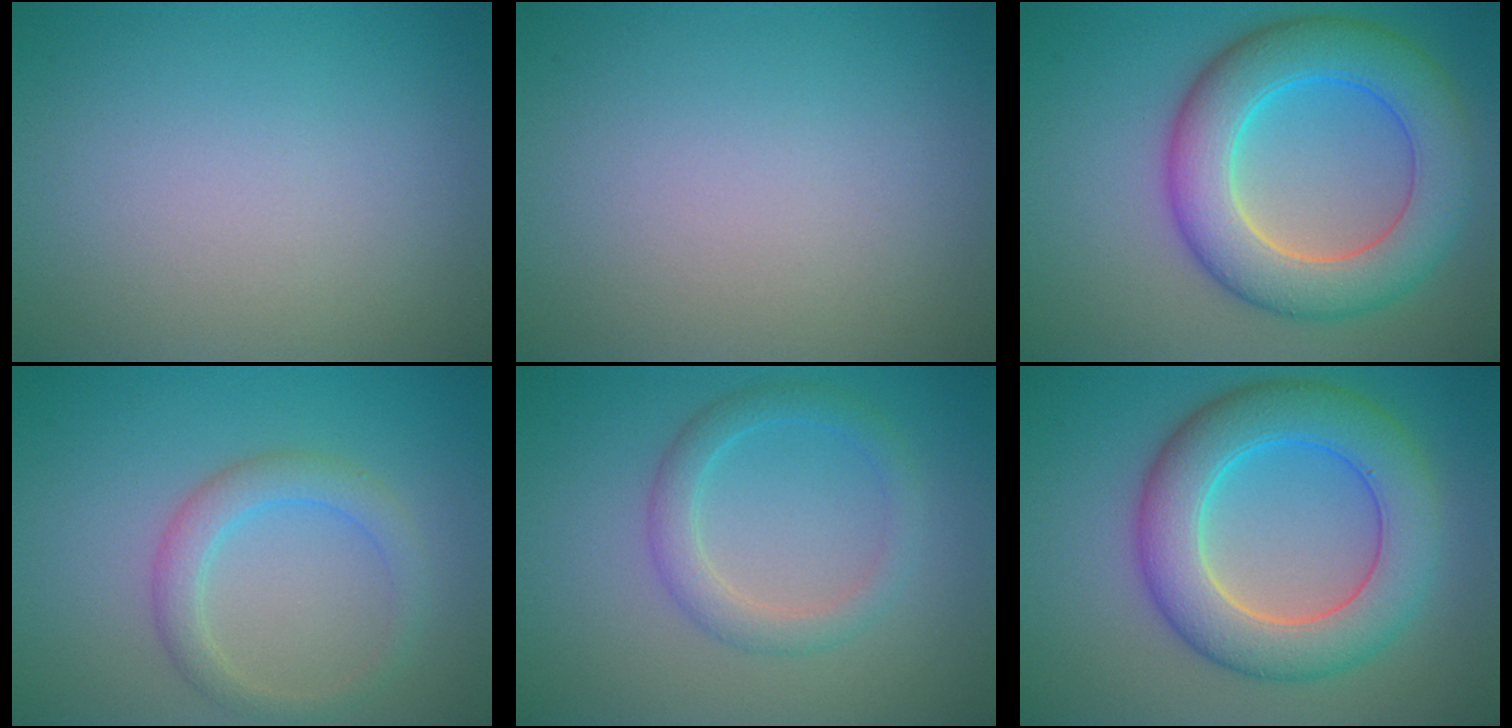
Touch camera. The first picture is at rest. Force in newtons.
{"total": 0.0}
{"total": 8.8, "press": 8.8, "slide": 0.1}
{"total": 2.8, "press": 2.8, "slide": 0.1}
{"total": 2.7, "press": 2.7, "slide": 0.1}
{"total": 8.1, "press": 8.1, "slide": 0.3}